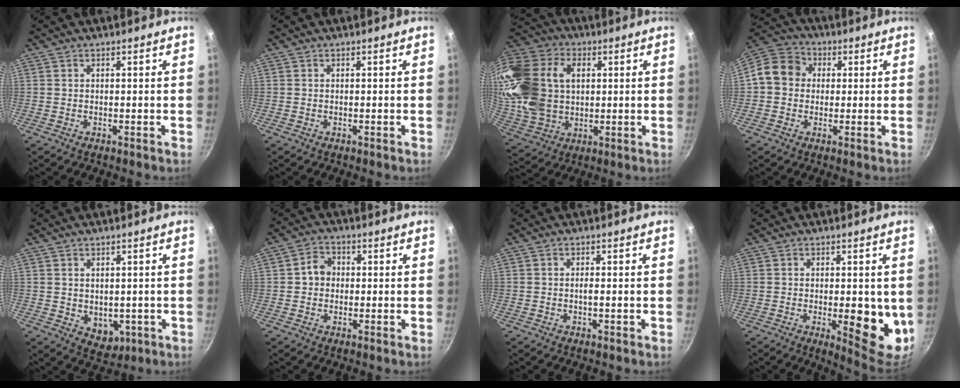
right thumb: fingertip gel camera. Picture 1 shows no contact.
{"total": 0.0}
{"total": 23.1, "force": [4.1, 16.9, 15.2], "torque": [-0.302, 0.014, 0.084]}
{"total": 9.7, "force": [0.7, 8.4, 4.7], "torque": [-0.059, 0.026, -0.010]}
{"total": 5.0, "force": [-0.4, 3.8, 3.2], "torque": [-0.026, -0.005, 0.008]}
{"total": 4.0, "force": [0.0, 3.5, 1.9], "torque": [-0.011, 0.013, -0.007]}
{"total": 1.0, "force": [-0.4, 0.2, 0.9], "torque": [-0.021, 0.005, -0.008]}
{"total": 10.4, "force": [-1.1, 4.1, 9.5], "torque": [-0.101, -0.017, -0.008]}